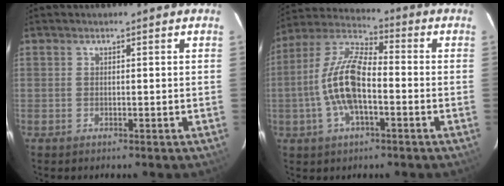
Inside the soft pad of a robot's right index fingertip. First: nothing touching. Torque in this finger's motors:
{"motor_torque": [2.10, -0.04, 0.61, 0.12]}